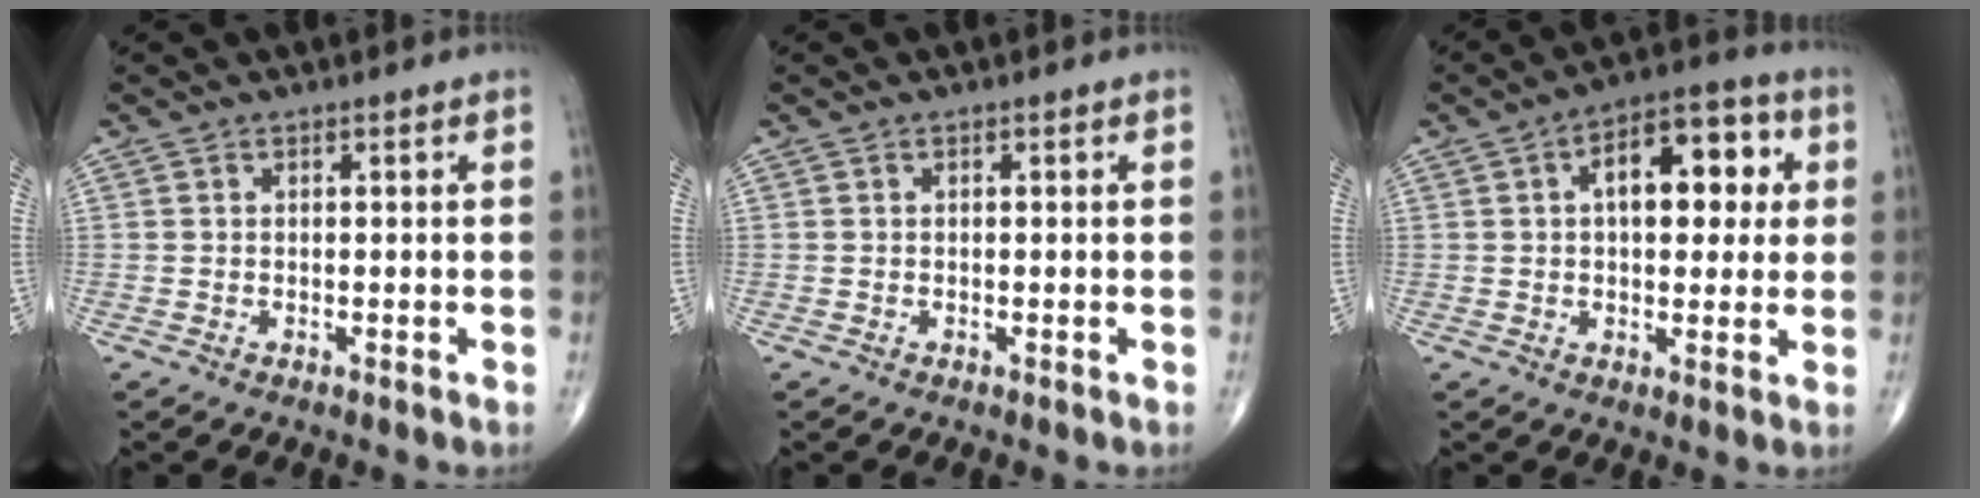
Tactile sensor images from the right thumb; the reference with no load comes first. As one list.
[{"total": 0.0}, {"total": 13.6, "force": [3.1, 7.2, 11.1], "torque": [-0.122, 0.019, 0.039]}]